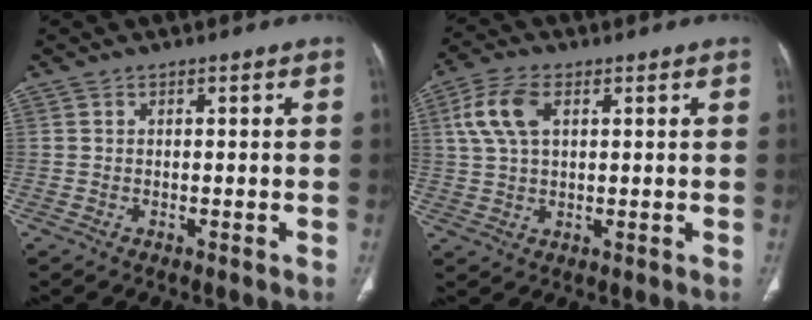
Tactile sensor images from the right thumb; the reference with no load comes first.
{"total": 8.2, "force": [2.6, 4.5, 6.3], "torque": [-0.136, 0.009, 0.052]}